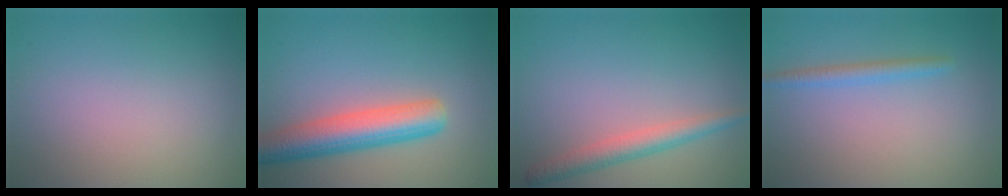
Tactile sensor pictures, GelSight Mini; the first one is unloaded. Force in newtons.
{"total": 6.0, "press": 6.0, "slide": 0.3}
{"total": 2.8, "press": 2.8, "slide": 0.2}
{"total": 1.7, "press": 1.7, "slide": 0.0}